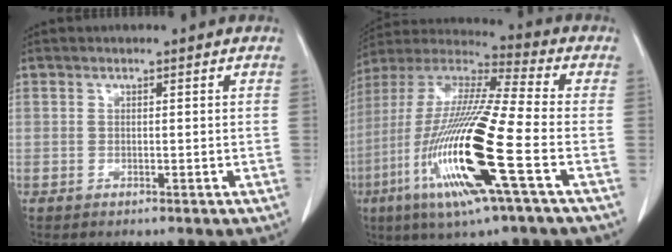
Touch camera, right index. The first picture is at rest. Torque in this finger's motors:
{"motor_torque": [2.14, 0.00, 1.05, 0.21]}